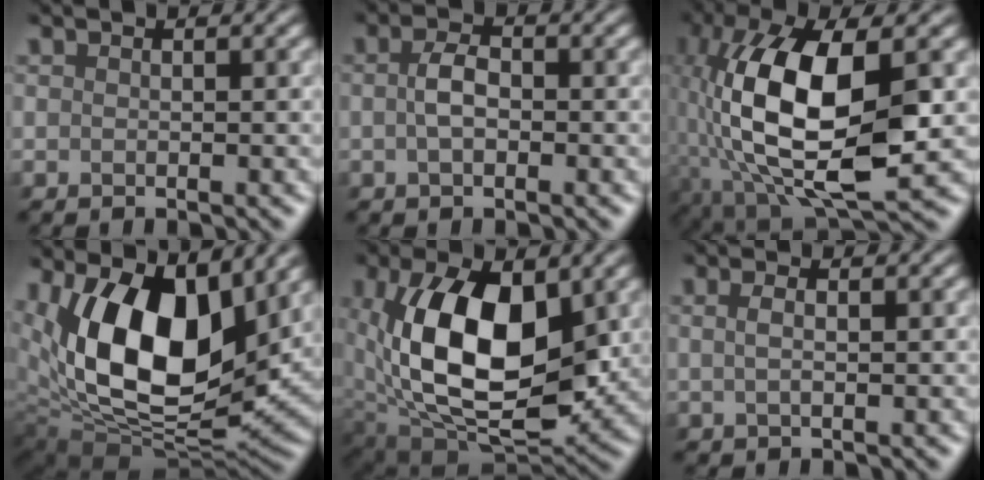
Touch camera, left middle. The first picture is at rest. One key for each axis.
{"total": 1.6, "fx": 0.2, "fy": 0.8, "fz": 1.4, "tx": -0.032, "ty": 0.006, "tz": -0.005}
{"total": 12.9, "fx": -1.0, "fy": 5.6, "fz": 11.6, "tx": -0.243, "ty": 0.003, "tz": -0.031}
{"total": 12.8, "fx": 4.6, "fy": 7.1, "fz": 9.6, "tx": -0.170, "ty": -0.015, "tz": 0.077}
{"total": 12.4, "fx": 1.7, "fy": 7.0, "fz": 10.1, "tx": -0.184, "ty": -0.009, "tz": 0.033}
{"total": 1.5, "fx": 1.1, "fy": 0.5, "fz": 0.9, "tx": -0.002, "ty": 0.005, "tz": 0.005}